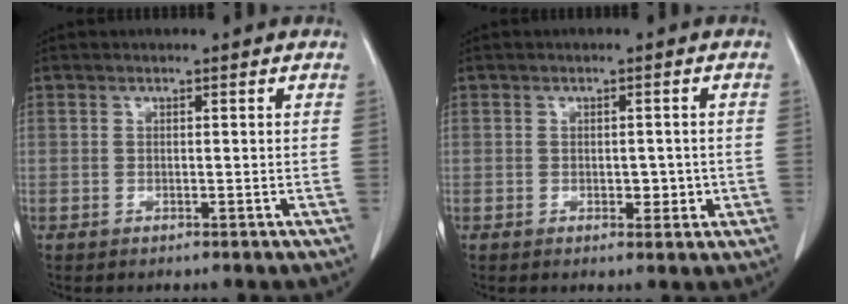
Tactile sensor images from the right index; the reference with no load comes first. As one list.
[{"total": 2.6, "force": [-0.5, 1.5, 2.0], "torque": [-0.020, 0.002, -0.003]}]